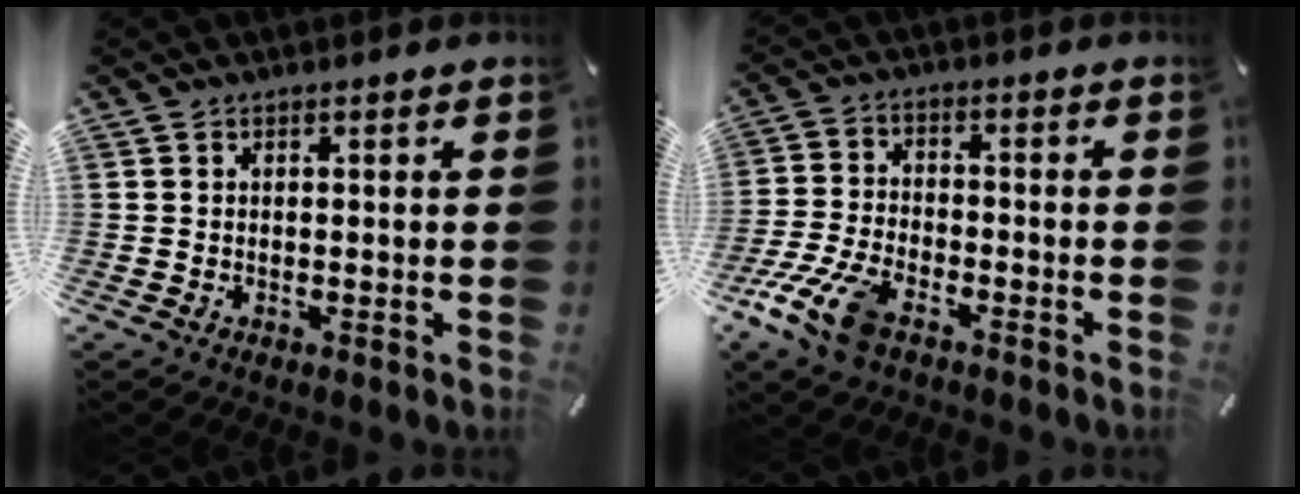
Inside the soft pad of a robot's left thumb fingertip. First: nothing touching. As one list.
[{"total": 11.0, "force": [-6.5, 5.3, 7.1], "torque": [-0.164, 0.020, -0.124]}]